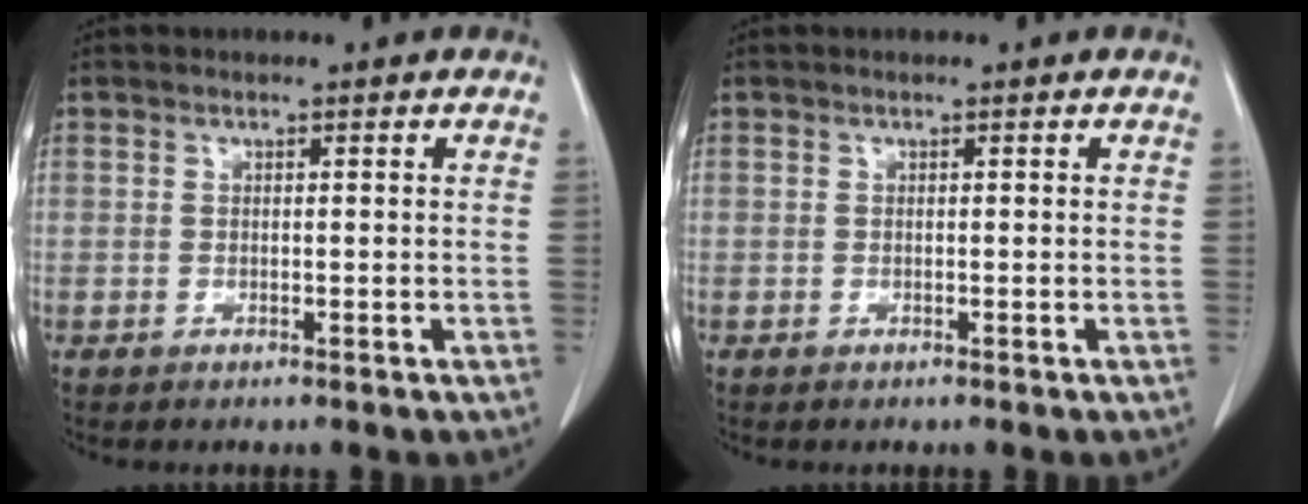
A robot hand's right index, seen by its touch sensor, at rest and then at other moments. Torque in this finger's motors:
{"motor_torque": [0.03, -0.02, 0.01, 0.02]}